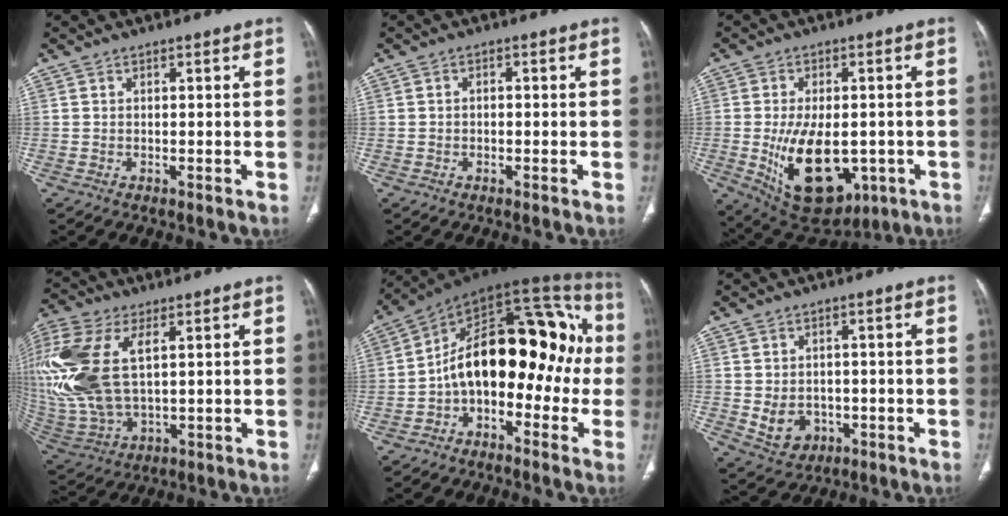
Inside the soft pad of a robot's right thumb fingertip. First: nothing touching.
{"total": 1.0, "force": [-0.2, 0.7, 0.5], "torque": [-0.005, 0.005, -0.005]}
{"total": 17.2, "force": [-3.7, 10.0, 13.5], "torque": [-0.209, -0.007, -0.027]}
{"total": 22.6, "force": [4.7, 12.1, 18.4], "torque": [-0.455, -0.009, 0.095]}
{"total": 22.2, "force": [-2.1, 12.6, 18.1], "torque": [-0.226, 0.086, -0.042]}
{"total": 6.1, "force": [-1.1, 5.0, 3.2], "torque": [-0.037, 0.007, -0.001]}